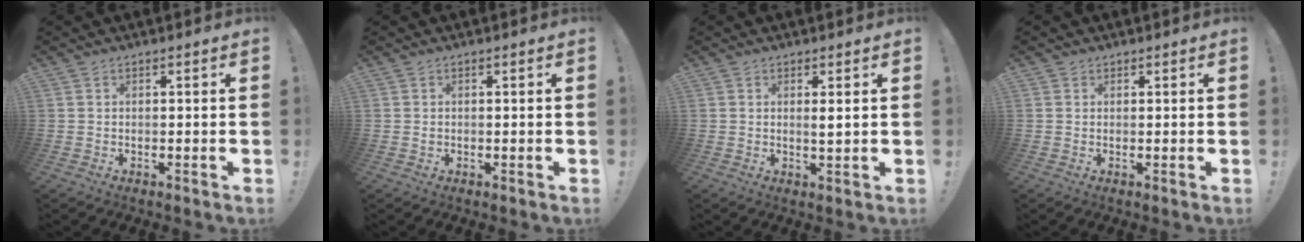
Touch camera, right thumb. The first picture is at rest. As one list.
[{"total": 0.0}, {"total": 1.9, "force": [0.7, 0.1, 1.7], "torque": [-0.021, -0.009, 0.008]}, {"total": 0.8, "force": [0.6, 0.5, -0.2], "torque": [0.004, 0.000, 0.012]}]